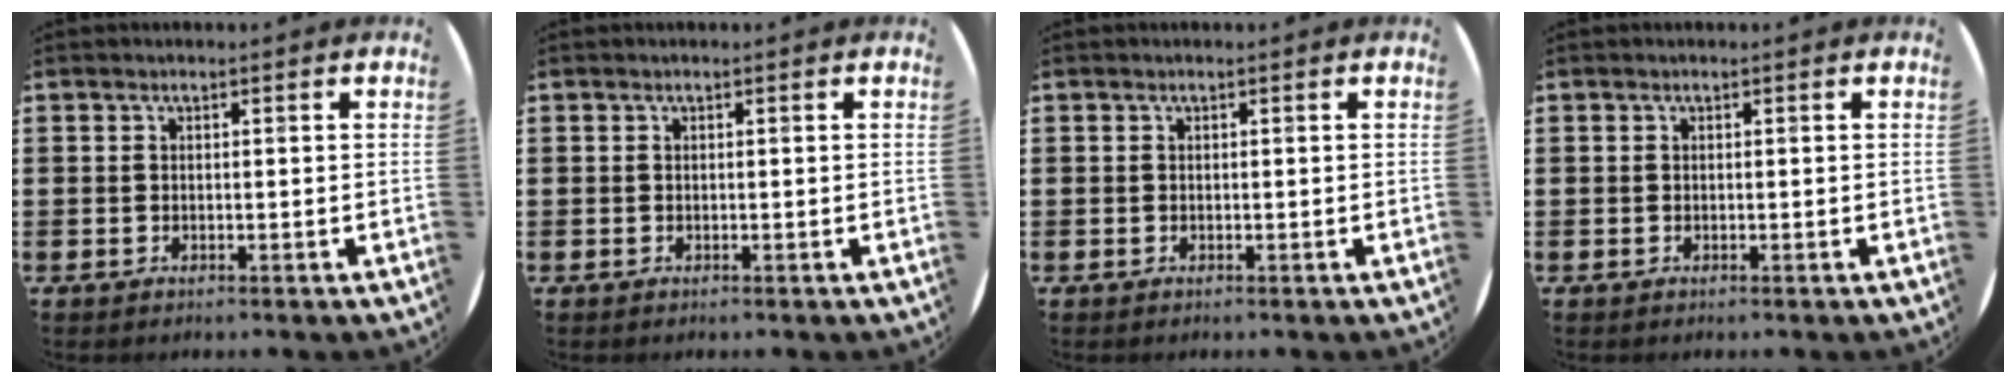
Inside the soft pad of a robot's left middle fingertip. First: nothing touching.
{"total": 0.0}
{"total": 0.0}
{"total": 0.0}